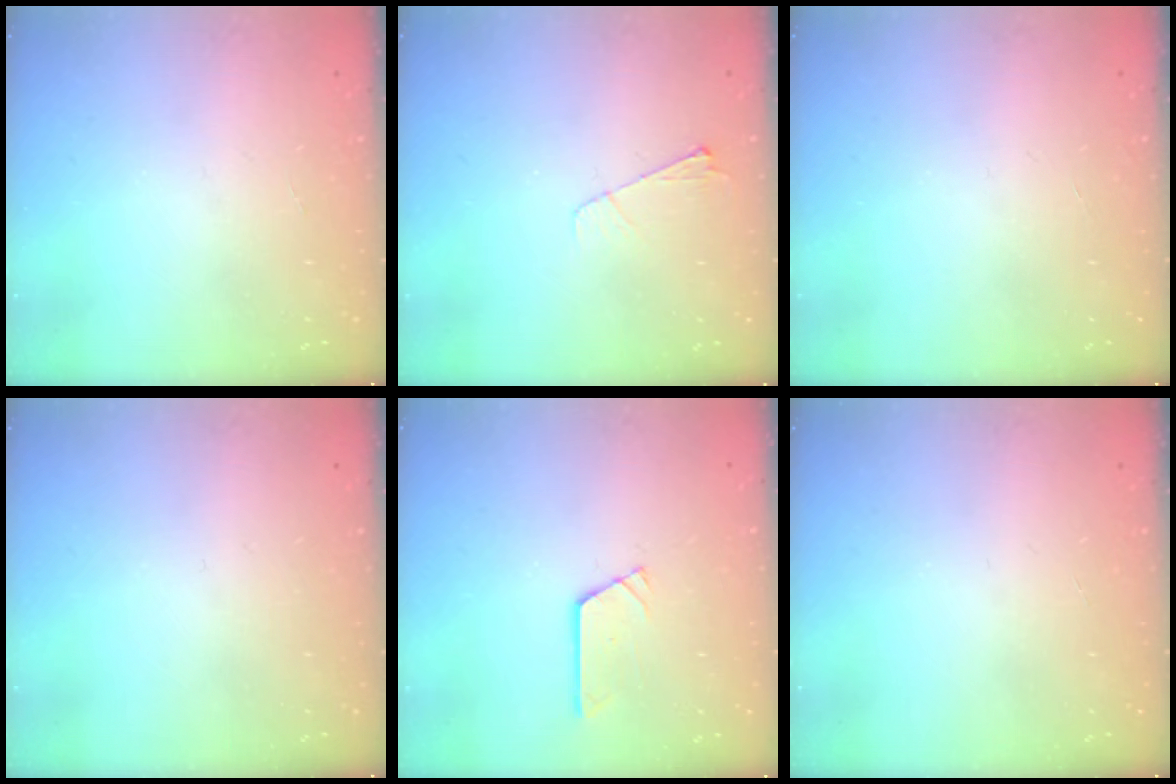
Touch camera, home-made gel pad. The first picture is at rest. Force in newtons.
{"total": 4.4, "press": 4.3, "slide": 0.6}
{"total": 0.0}
{"total": 0.0}
{"total": 2.4, "press": 2.4, "slide": 0.1}
{"total": 0.0}